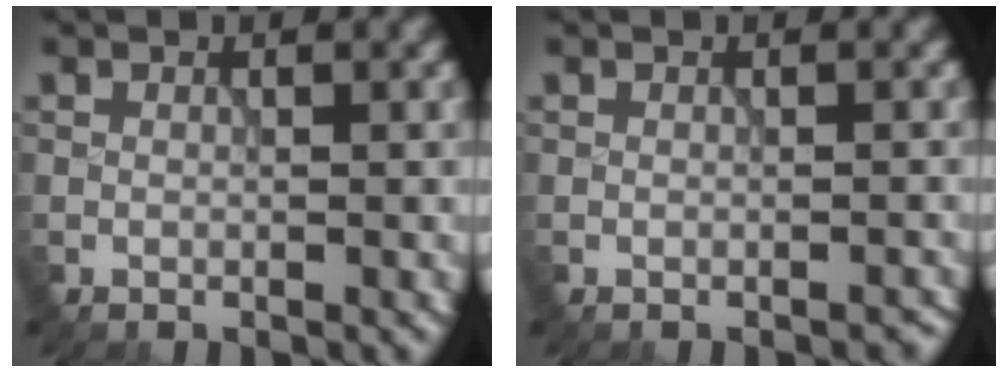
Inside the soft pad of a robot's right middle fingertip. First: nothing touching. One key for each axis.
{"total": 0.7, "fx": -0.4, "fy": 0.3, "fz": 0.4, "tx": -0.008, "ty": -0.003, "tz": -0.006}